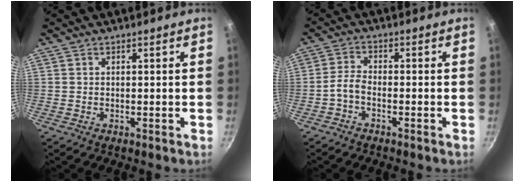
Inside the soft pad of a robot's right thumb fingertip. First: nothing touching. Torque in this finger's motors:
{"motor_torque": [1.17, 1.44, 0.89, -0.48, 0.09]}